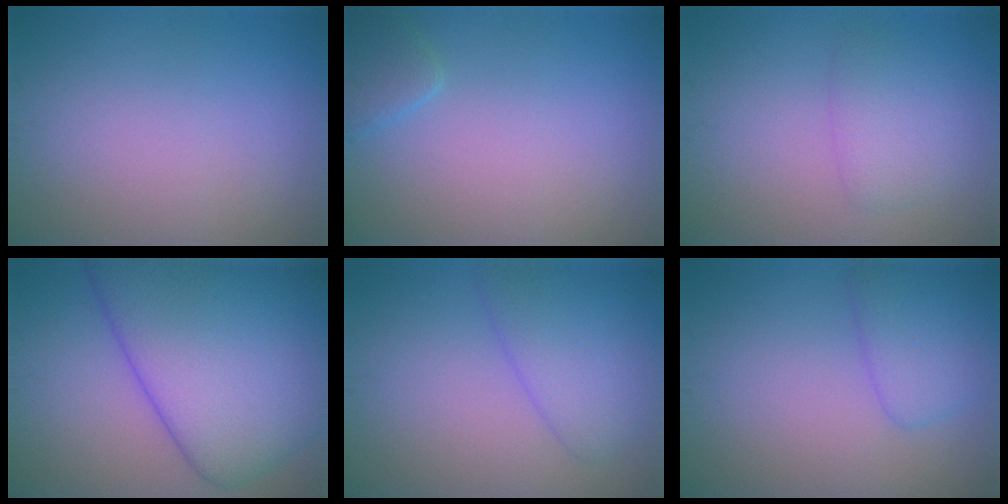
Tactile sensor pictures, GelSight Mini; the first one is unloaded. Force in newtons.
{"total": 1.7, "press": 1.7, "slide": 0.1}
{"total": 2.3, "press": 2.3, "slide": 0.1}
{"total": 13.0, "press": 13.0, "slide": 0.5}
{"total": 3.8, "press": 3.8, "slide": 0.2}
{"total": 2.9, "press": 2.9, "slide": 0.1}